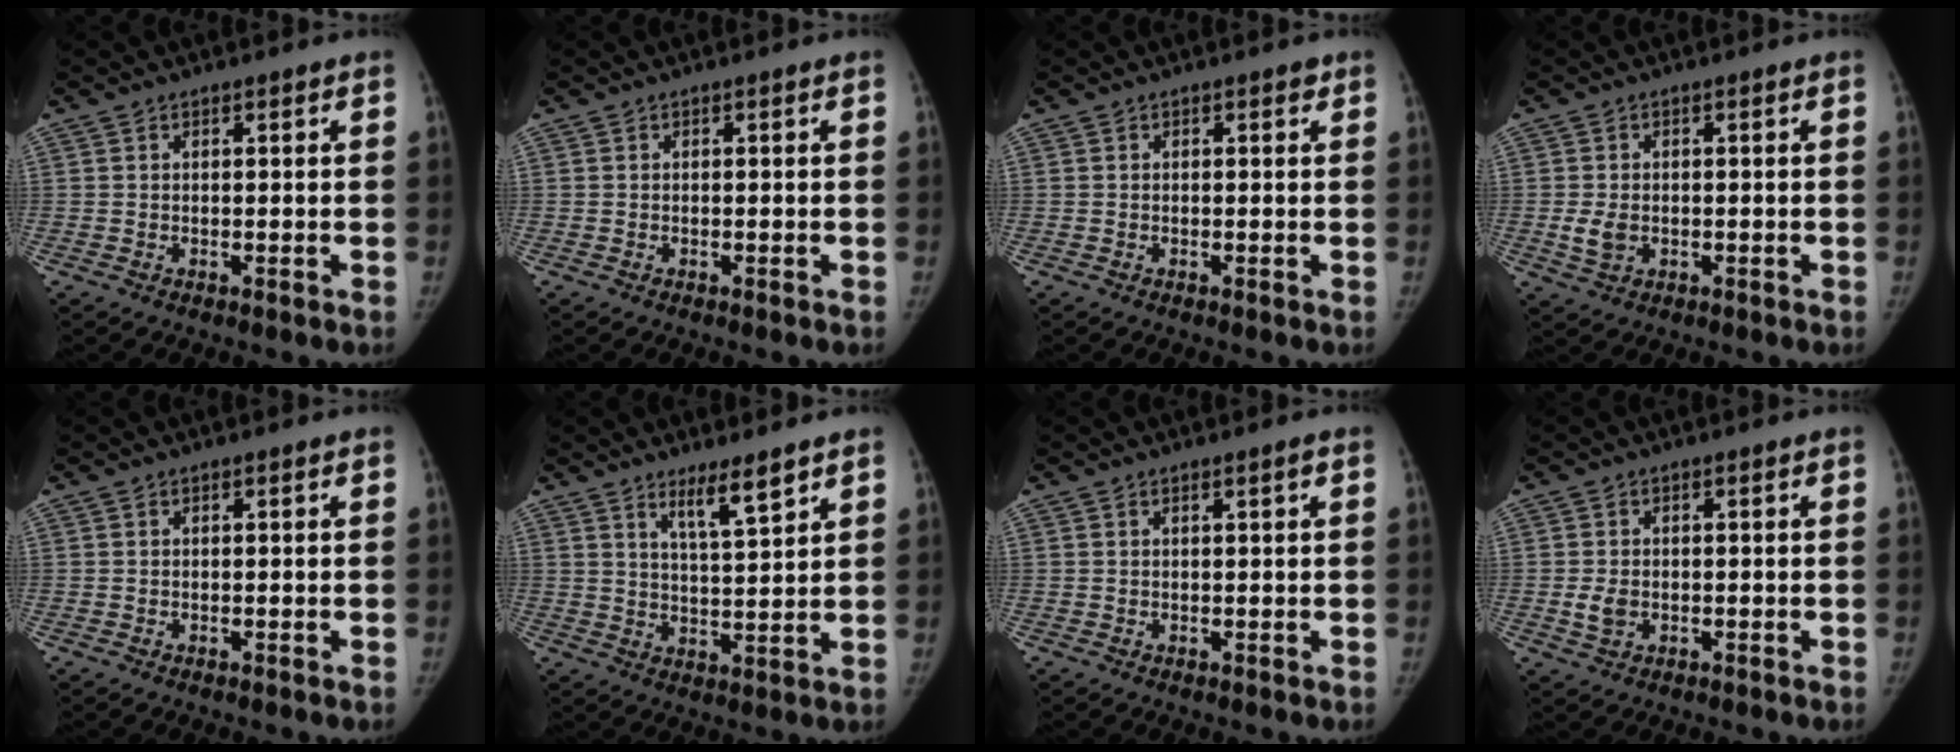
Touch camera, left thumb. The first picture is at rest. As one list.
[{"total": 0.0}, {"total": 0.7, "force": [0.4, 0.4, 0.4], "torque": [-0.001, -0.001, 0.002]}, {"total": 3.2, "force": [-0.6, 2.3, 2.2], "torque": [-0.042, -0.003, -0.007]}, {"total": 0.0}, {"total": 6.4, "force": [4.6, 0.7, 4.4], "torque": [-0.070, -0.037, 0.080]}, {"total": 0.8, "force": [0.4, -0.1, 0.7], "torque": [-0.013, -0.001, 0.008]}, {"total": 2.8, "force": [-0.6, 2.0, 1.8], "torque": [-0.033, -0.001, -0.009]}]